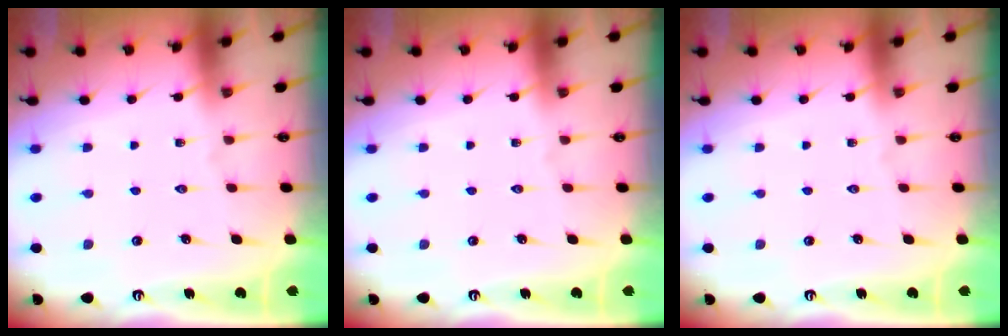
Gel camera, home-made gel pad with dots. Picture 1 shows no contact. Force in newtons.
{"total": 0.0}
{"total": 0.0}